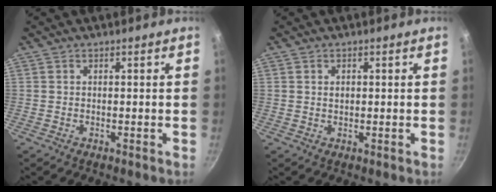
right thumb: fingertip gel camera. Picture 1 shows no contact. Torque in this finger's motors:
{"motor_torque": [-0.51, 0.43, 0.10, -0.02, 0.04]}